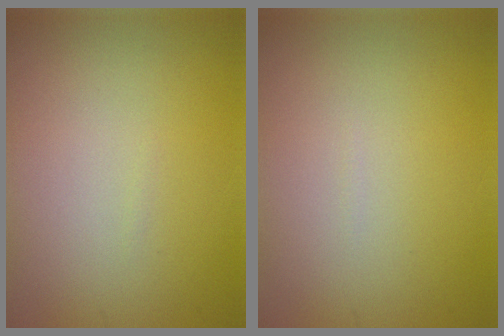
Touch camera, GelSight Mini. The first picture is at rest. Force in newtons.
{"total": 0.0}